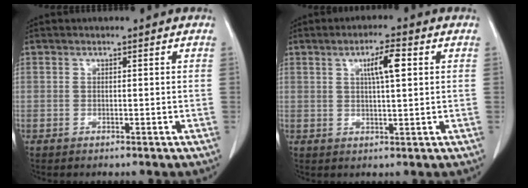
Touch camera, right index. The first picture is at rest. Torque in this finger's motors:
{"motor_torque": [0.59, 0.15, 0.21, 0.06]}